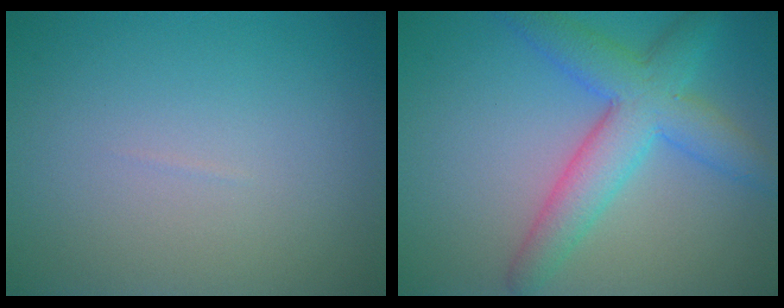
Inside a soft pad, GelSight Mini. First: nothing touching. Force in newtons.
{"total": 6.1, "press": 6.1, "slide": 0.1}